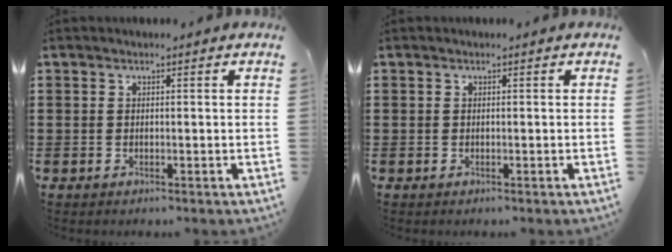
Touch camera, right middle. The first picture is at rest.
{"total": 0.0}